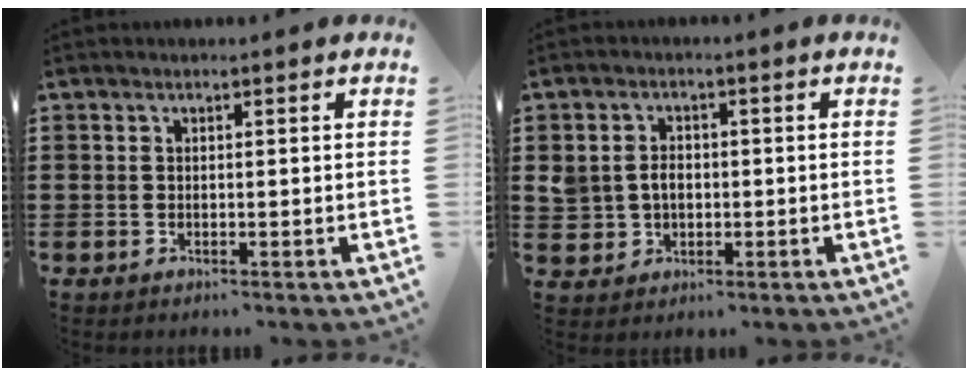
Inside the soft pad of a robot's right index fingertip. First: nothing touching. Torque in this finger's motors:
{"motor_torque": [0.12, 0.11, 0.11, 0.05]}